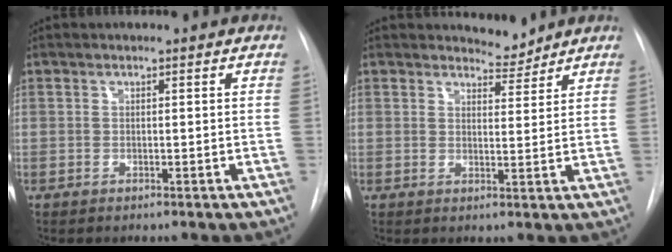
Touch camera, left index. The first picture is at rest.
{"total": 3.2, "force": [3.1, 0.7, -0.1], "torque": [0.004, -0.013, 0.047]}